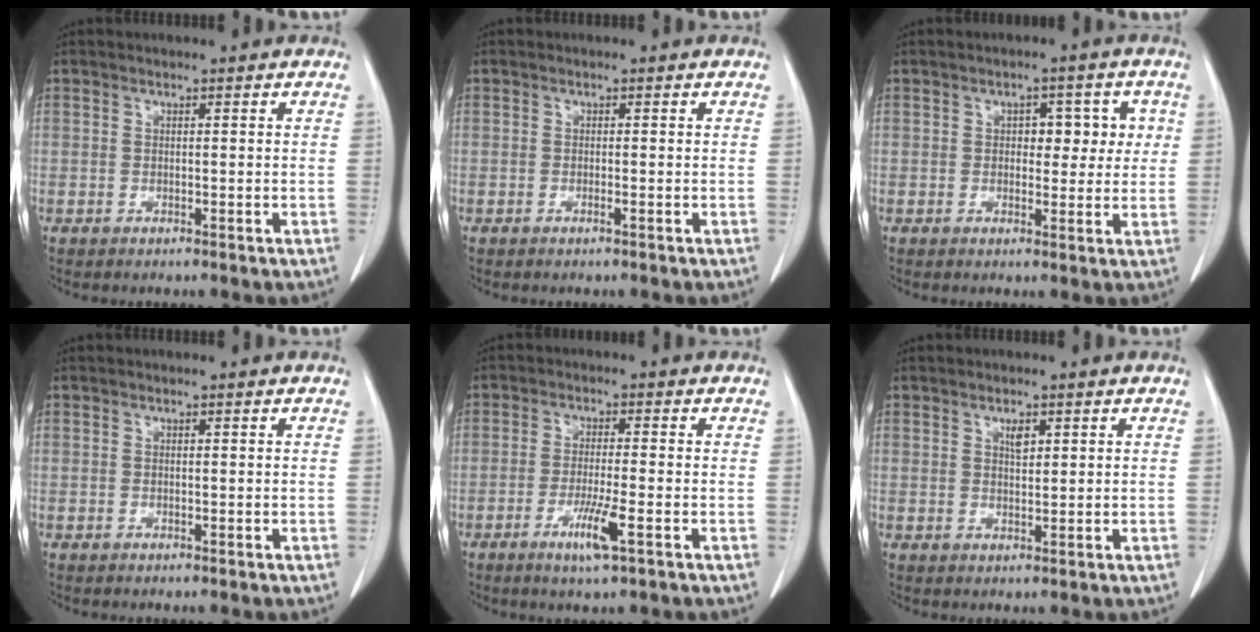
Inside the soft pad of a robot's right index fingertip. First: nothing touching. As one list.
[{"total": 0.5, "force": [-0.3, -0.1, 0.5], "torque": [-0.009, 0.000, -0.005]}, {"total": 5.1, "force": [1.1, 3.0, 3.9], "torque": [-0.038, 0.014, 0.014]}, {"total": 0.0}, {"total": 5.4, "force": [-2.5, -0.1, 4.8], "torque": [-0.091, -0.012, -0.046]}, {"total": 1.9, "force": [1.0, 0.8, 1.4], "torque": [-0.024, -0.003, 0.018]}]